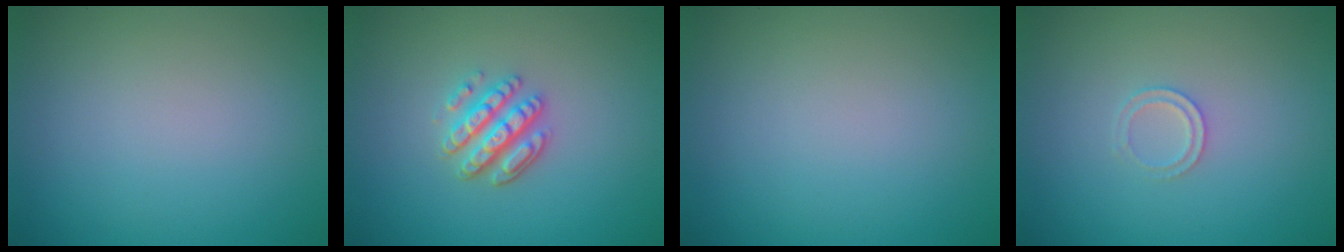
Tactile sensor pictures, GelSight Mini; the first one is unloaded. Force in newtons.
{"total": 3.5, "press": 3.0, "slide": 1.7}
{"total": 0.0}
{"total": 1.2, "press": 1.2, "slide": 0.2}